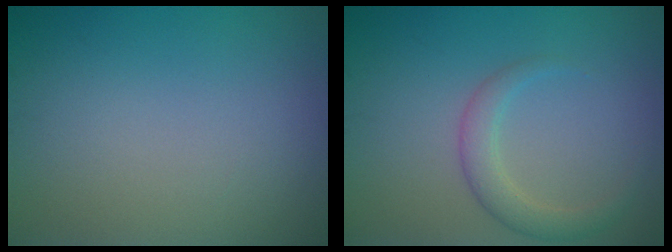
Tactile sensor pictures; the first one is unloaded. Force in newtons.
{"total": 2.4, "press": 2.4, "slide": 0.1}